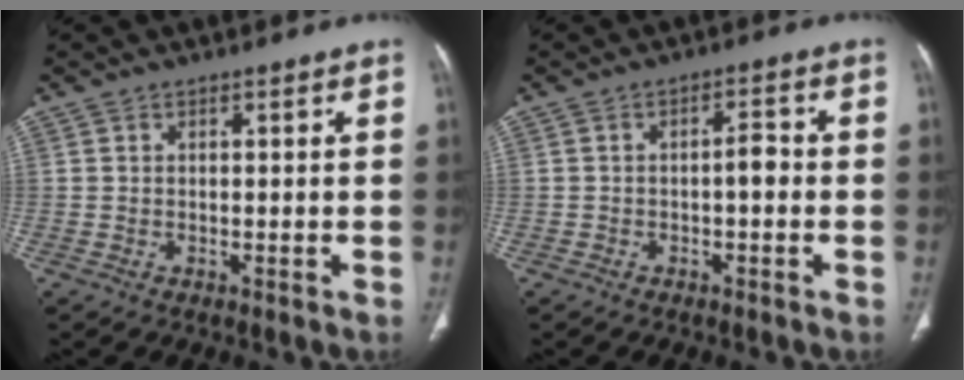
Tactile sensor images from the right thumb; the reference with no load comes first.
{"total": 3.1, "force": [-0.7, 1.4, 2.7], "torque": [-0.033, 0.017, -0.015]}